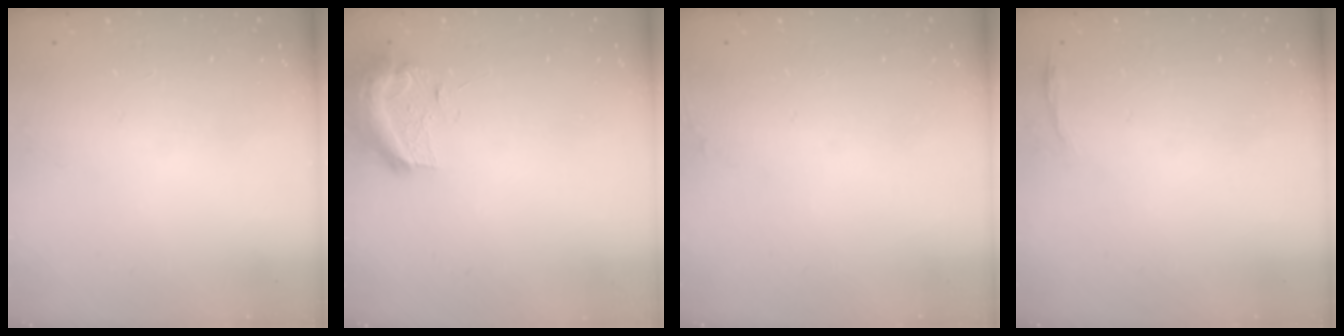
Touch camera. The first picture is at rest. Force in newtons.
{"total": 10.2, "press": 10.2, "slide": 0.3}
{"total": 7.0, "press": 4.6, "slide": 5.3}
{"total": 2.8, "press": 2.8, "slide": 0.6}